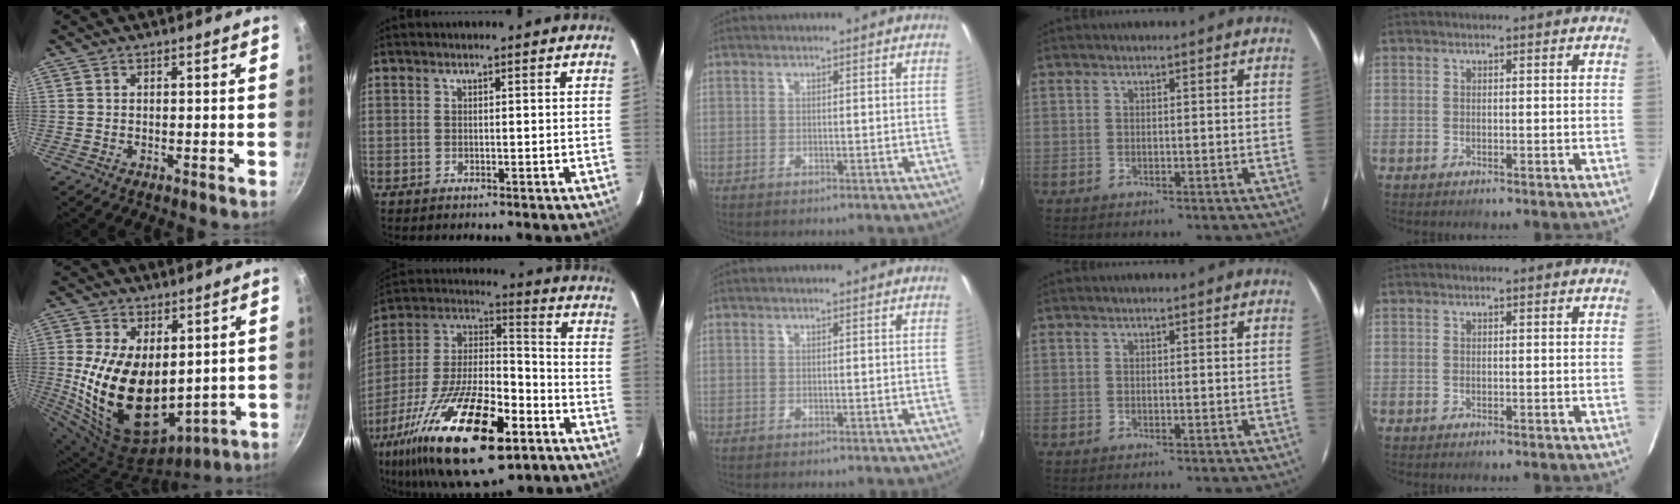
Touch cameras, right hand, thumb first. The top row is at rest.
{"thumb": {"total": 20.3, "force": [1.4, 12.5, 15.9], "torque": [-0.280, -0.031, 0.050]}, "index": {"total": 30.5, "force": [-15.8, 11.8, 23.3], "torque": [-0.441, -0.032, -0.266]}}